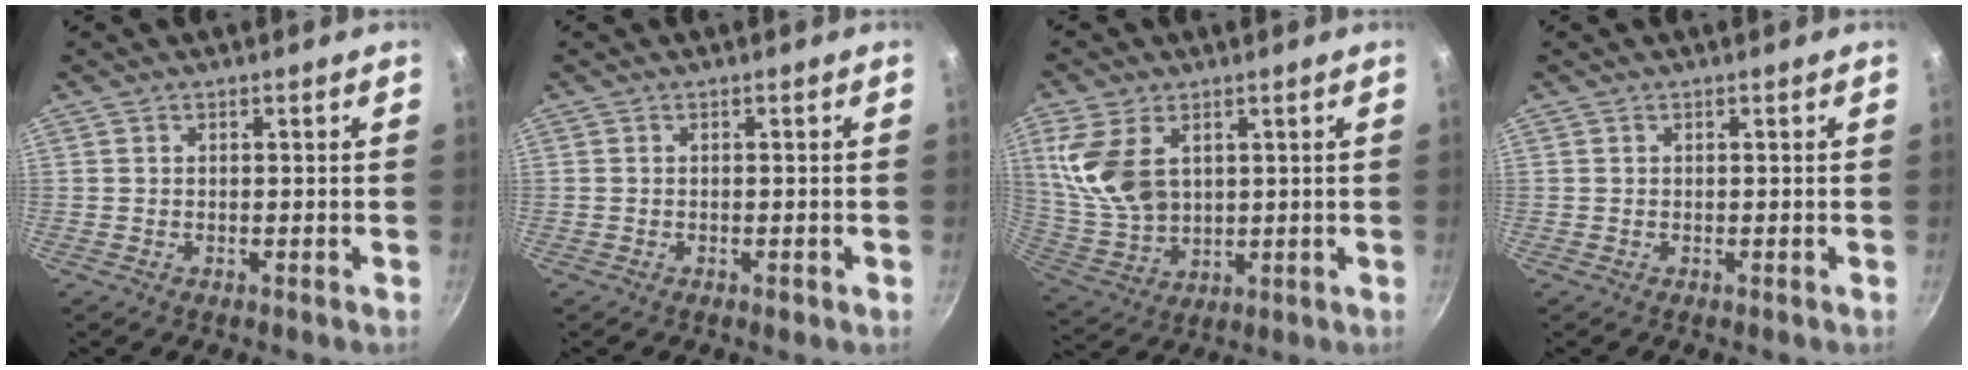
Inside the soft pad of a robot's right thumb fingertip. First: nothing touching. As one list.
[{"total": 1.0, "force": [-0.5, 0.4, 0.7], "torque": [-0.017, 0.004, -0.006]}, {"total": 12.3, "force": [3.8, 7.8, 8.7], "torque": [-0.165, -0.017, 0.089]}, {"total": 0.0}]